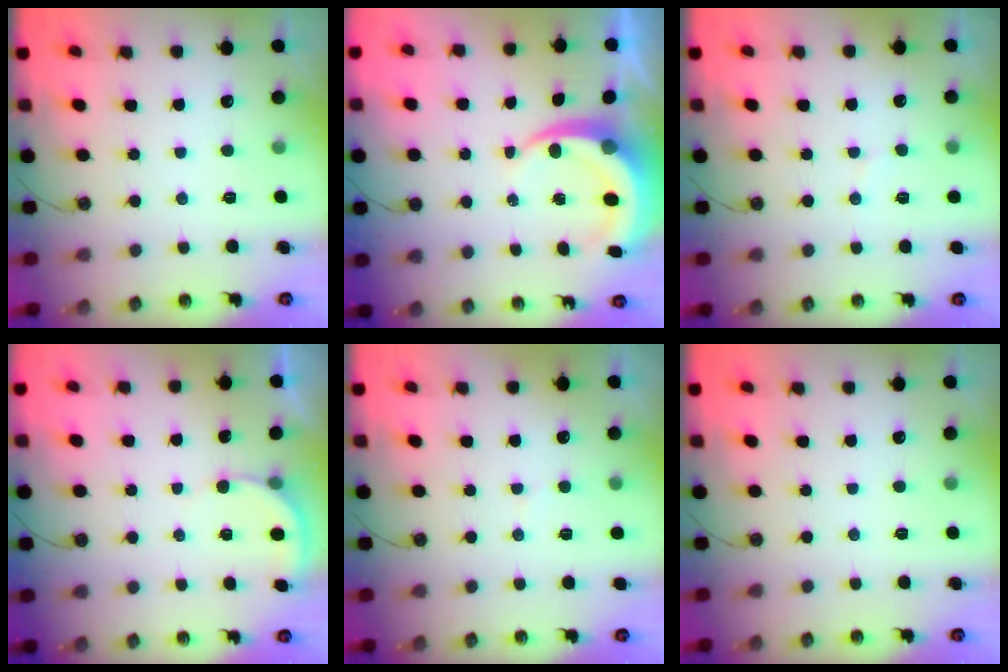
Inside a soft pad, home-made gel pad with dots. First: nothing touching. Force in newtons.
{"total": 7.4, "press": 7.4, "slide": 1.0}
{"total": 3.3, "press": 3.1, "slide": 1.0}
{"total": 3.3, "press": 3.2, "slide": 0.5}
{"total": 4.7, "press": 4.7, "slide": 0.3}
{"total": 0.0}